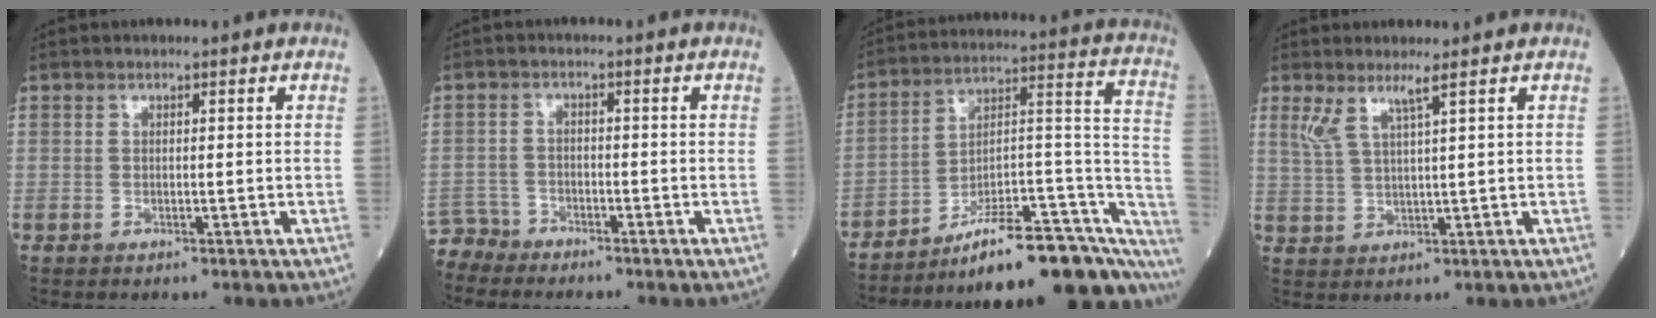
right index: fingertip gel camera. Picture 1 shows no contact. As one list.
[{"total": 3.2, "force": [-3.0, 0.3, -1.2], "torque": [0.027, -0.009, -0.057]}, {"total": 23.3, "force": [-18.1, 4.6, 14.0], "torque": [-0.110, 0.048, -0.261]}, {"total": 3.6, "force": [2.3, -0.4, 2.7], "torque": [-0.064, -0.003, 0.052]}]